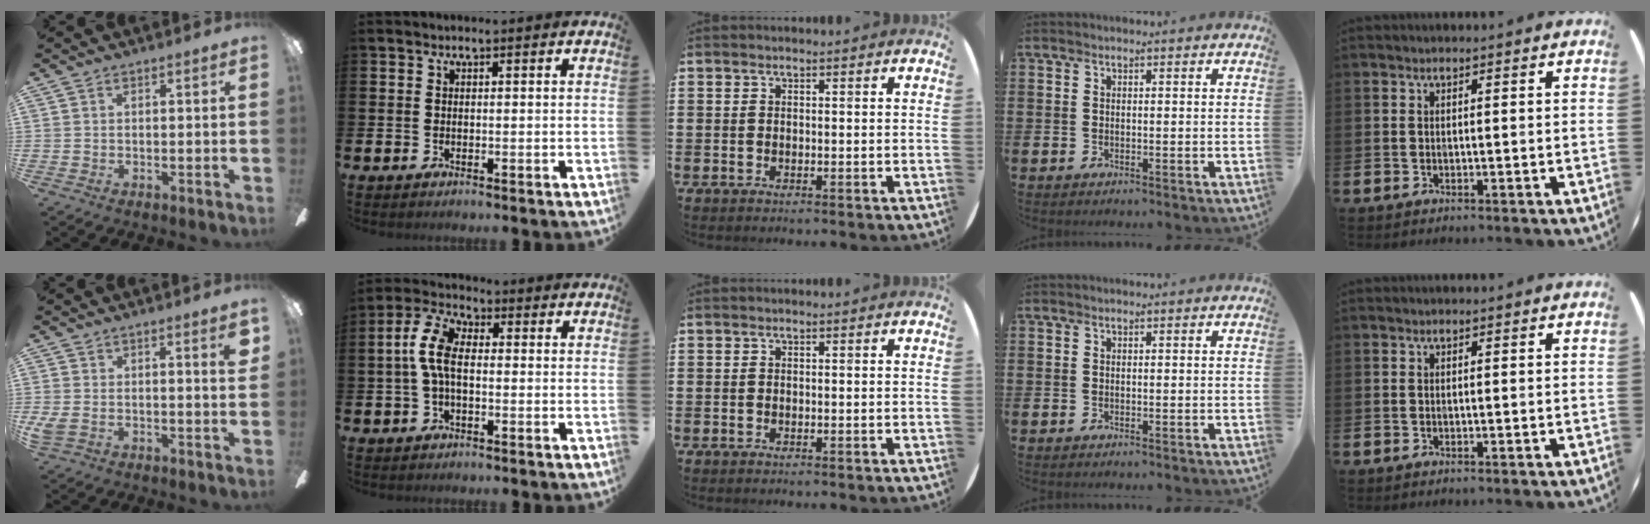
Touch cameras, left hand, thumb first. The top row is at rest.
{"thumb": {"total": 5.0, "force": [2.0, 1.8, 4.2], "torque": [-0.057, -0.012, 0.034]}, "index": {"total": 7.1, "force": [0.5, 3.8, 5.9], "torque": [-0.133, 0.012, 0.008]}}